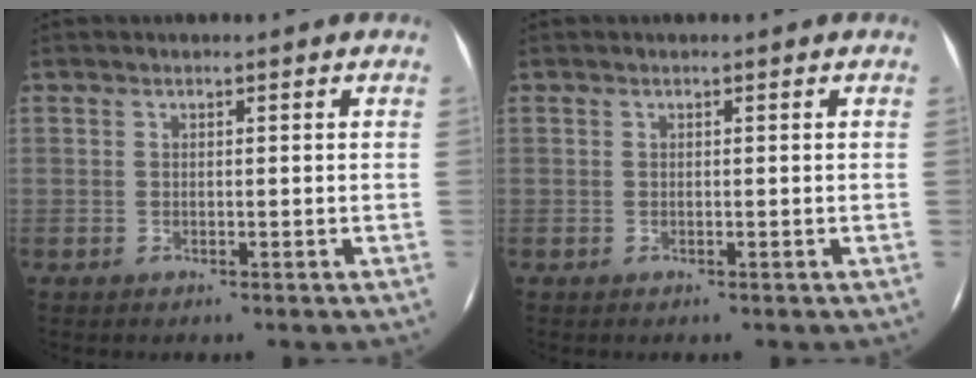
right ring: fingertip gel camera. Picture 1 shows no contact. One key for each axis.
{"total": 0.0}